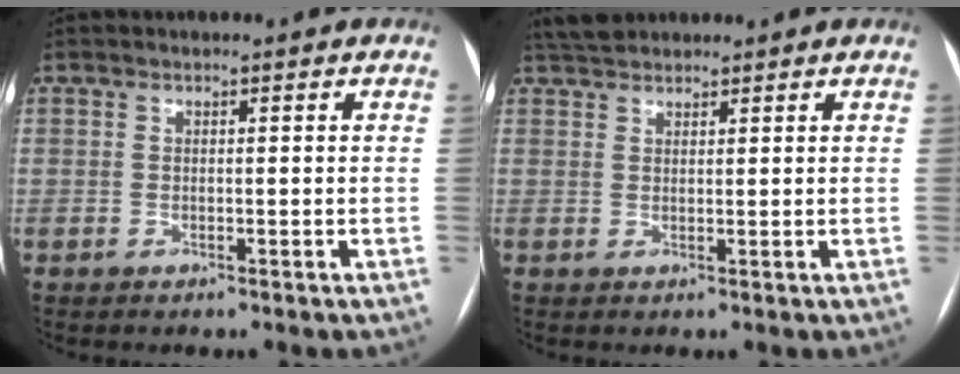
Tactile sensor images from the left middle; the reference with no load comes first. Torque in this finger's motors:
{"motor_torque": [0.26, -0.28, 0.04, 0.00]}